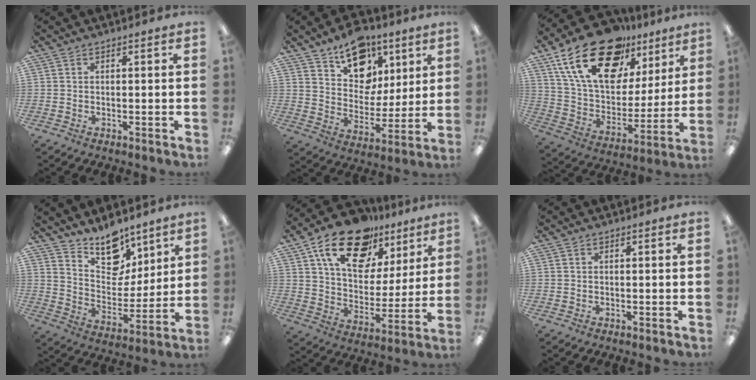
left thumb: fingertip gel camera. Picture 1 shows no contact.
{"total": 15.9, "force": [9.9, 10.6, 6.5], "torque": [-0.090, -0.056, 0.182]}
{"total": 24.8, "force": [15.4, 13.2, 14.3], "torque": [-0.260, -0.077, 0.273]}
{"total": 14.2, "force": [11.2, 7.3, 4.8], "torque": [-0.072, -0.077, 0.209]}
{"total": 20.3, "force": [13.1, 11.2, 10.7], "torque": [-0.180, -0.065, 0.231]}
{"total": 0.0}